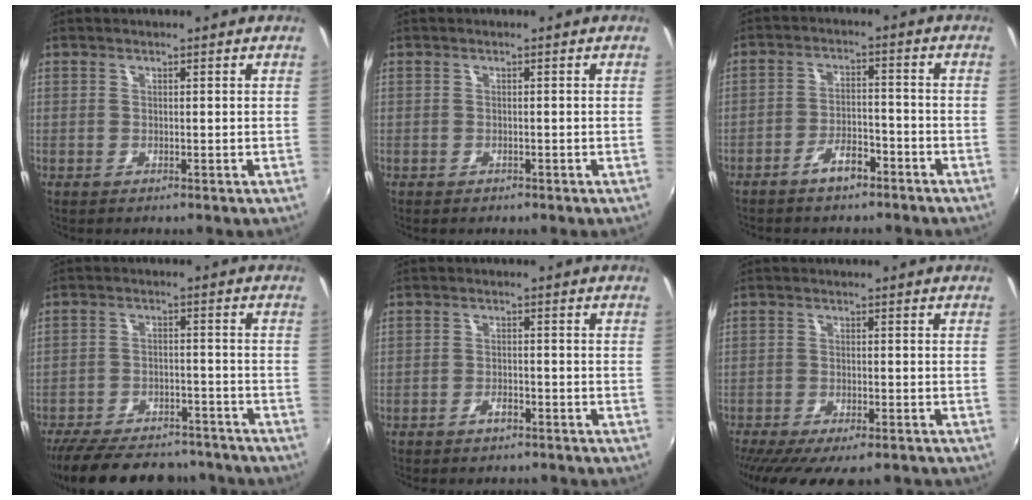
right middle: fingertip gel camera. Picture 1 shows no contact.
{"total": 0.9, "force": [-0.7, 0.6, 0.2], "torque": [-0.009, -0.001, -0.009]}
{"total": 5.3, "force": [-4.0, 2.1, 2.7], "torque": [-0.061, 0.011, -0.062]}
{"total": 22.9, "force": [-19.2, 8.1, 9.4], "torque": [-0.199, 0.000, -0.263]}
{"total": 2.9, "force": [-2.4, 1.1, 1.2], "torque": [-0.031, 0.001, -0.038]}
{"total": 14.6, "force": [-11.6, 4.2, 7.9], "torque": [-0.164, -0.050, -0.173]}